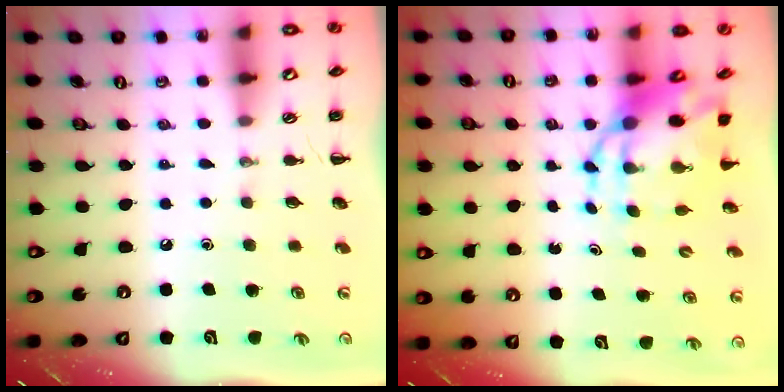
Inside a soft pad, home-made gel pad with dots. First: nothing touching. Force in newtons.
{"total": 7.8, "press": 7.5, "slide": 2.0}